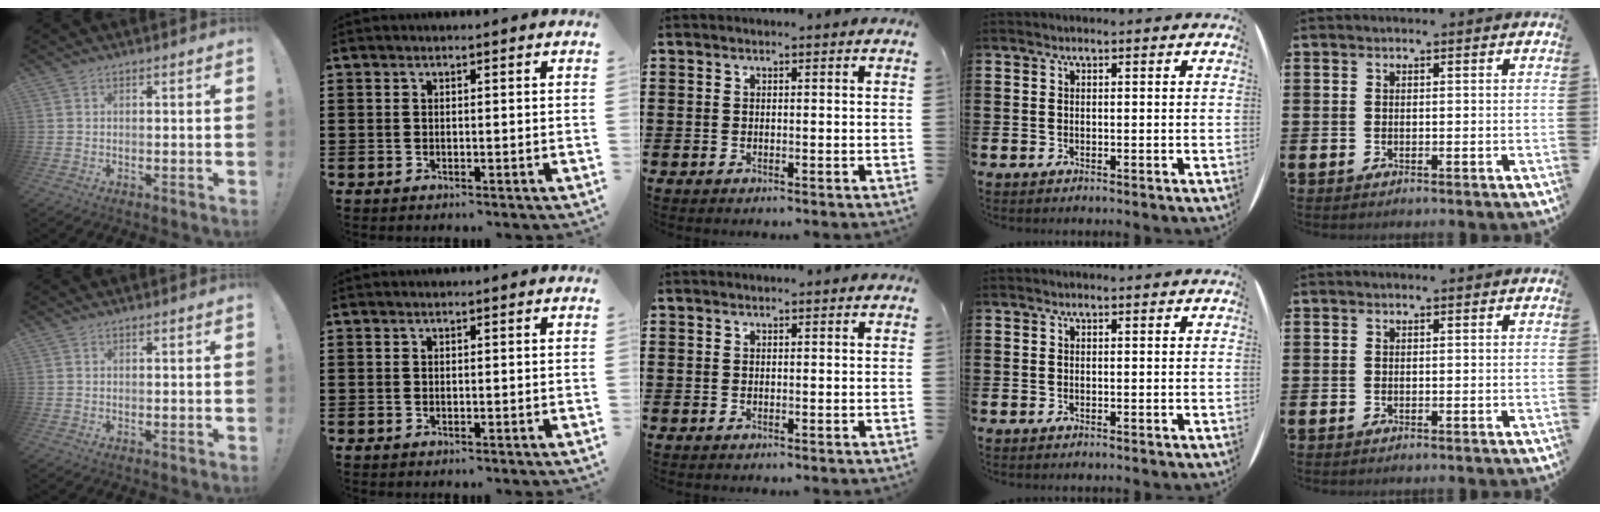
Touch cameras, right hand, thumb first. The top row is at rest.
{}